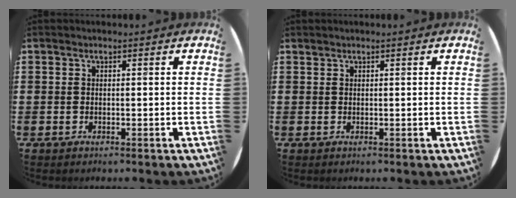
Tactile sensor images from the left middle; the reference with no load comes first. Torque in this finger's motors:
{"motor_torque": [-0.23, -0.10, -0.07, 0.01]}